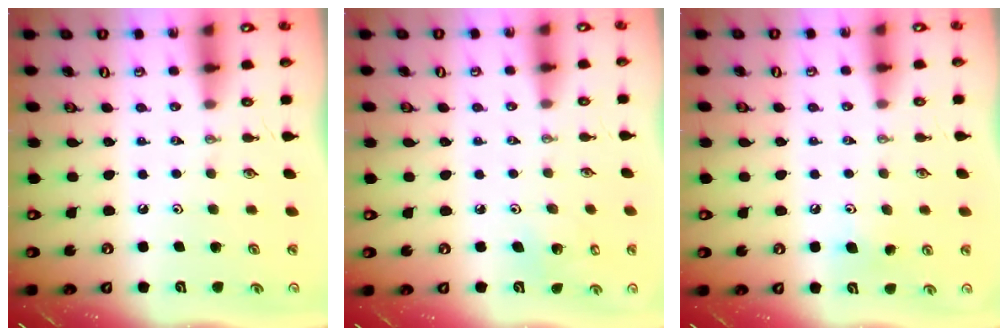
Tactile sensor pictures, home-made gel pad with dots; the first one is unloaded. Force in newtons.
{"total": 4.9, "press": 4.8, "slide": 0.3}
{"total": 5.8, "press": 5.6, "slide": 1.5}